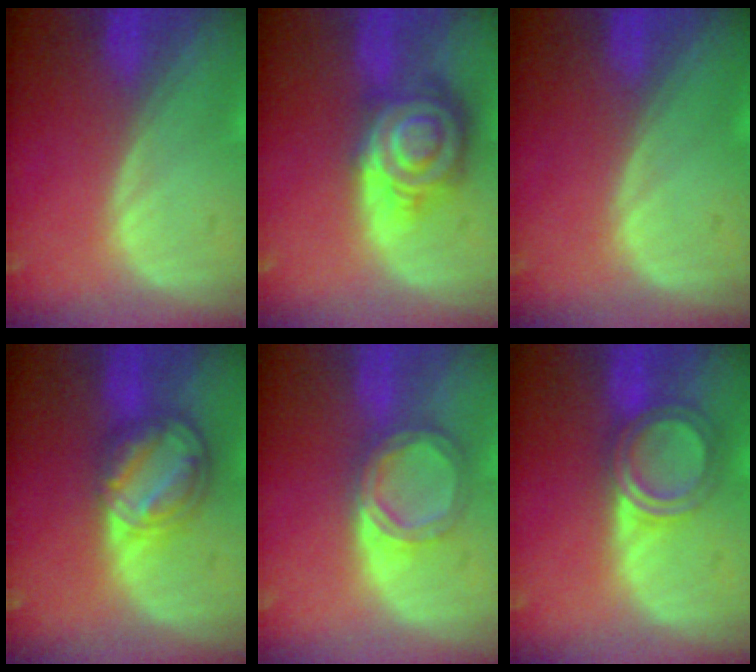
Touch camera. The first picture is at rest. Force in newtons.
{"total": 8.6, "press": 8.6, "slide": 0.6}
{"total": 0.0}
{"total": 8.1, "press": 7.0, "slide": 4.2}
{"total": 5.3, "press": 5.1, "slide": 1.4}
{"total": 5.0, "press": 5.0, "slide": 0.4}